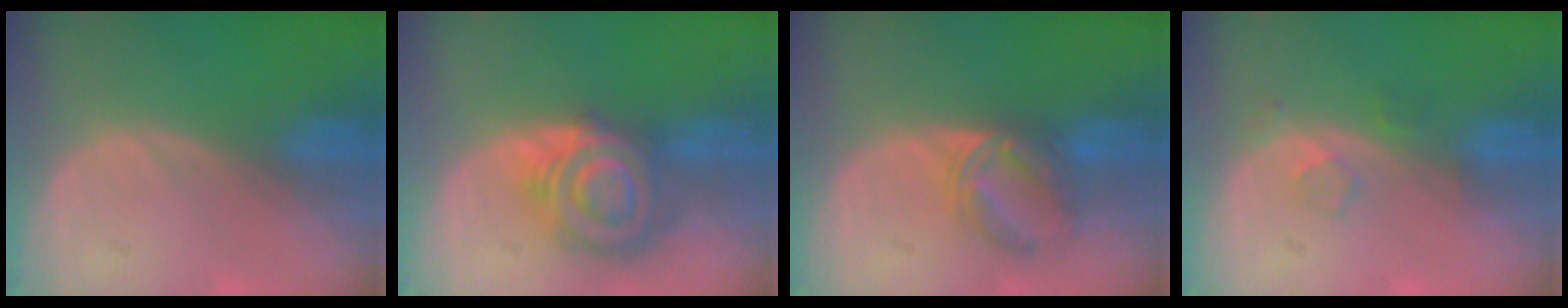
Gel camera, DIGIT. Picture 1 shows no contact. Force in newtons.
{"total": 9.1, "press": 9.1, "slide": 0.6}
{"total": 6.3, "press": 6.1, "slide": 1.6}
{"total": 2.1, "press": 2.1, "slide": 0.2}